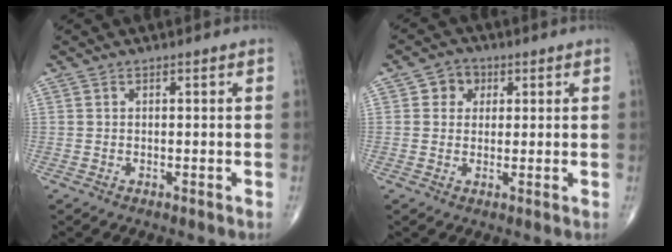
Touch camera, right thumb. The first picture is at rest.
{"total": 4.0, "force": [1.2, 3.5, 1.4], "torque": [0.003, 0.002, 0.012]}